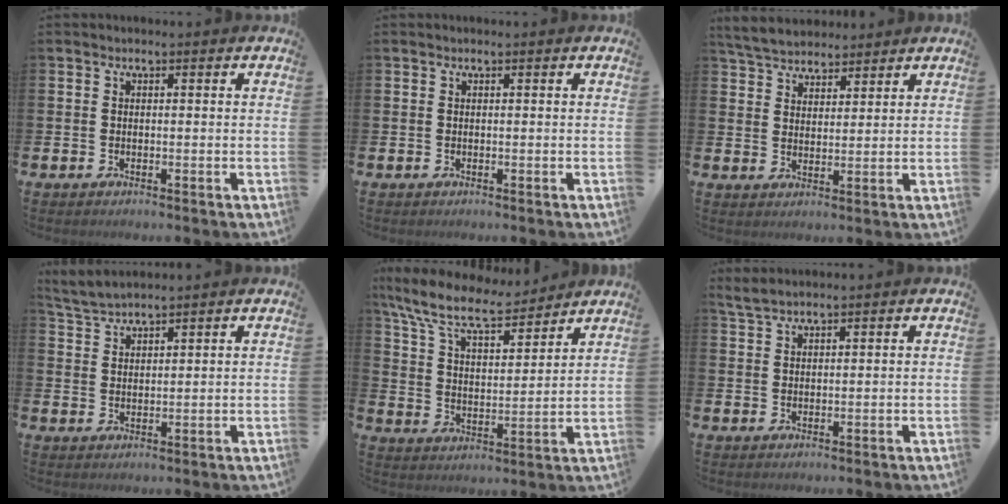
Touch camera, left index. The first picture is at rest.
{"total": 0.0}
{"total": 5.0, "force": [4.8, 1.3, 0.3], "torque": [-0.027, -0.017, 0.090]}
{"total": 3.1, "force": [3.1, -0.1, 0.1], "torque": [-0.014, -0.014, 0.058]}
{"total": 10.0, "force": [8.9, 2.4, 3.9], "torque": [-0.115, -0.049, 0.159]}
{"total": 2.1, "force": [2.0, 0.3, 0.6], "torque": [-0.019, 0.003, 0.039]}